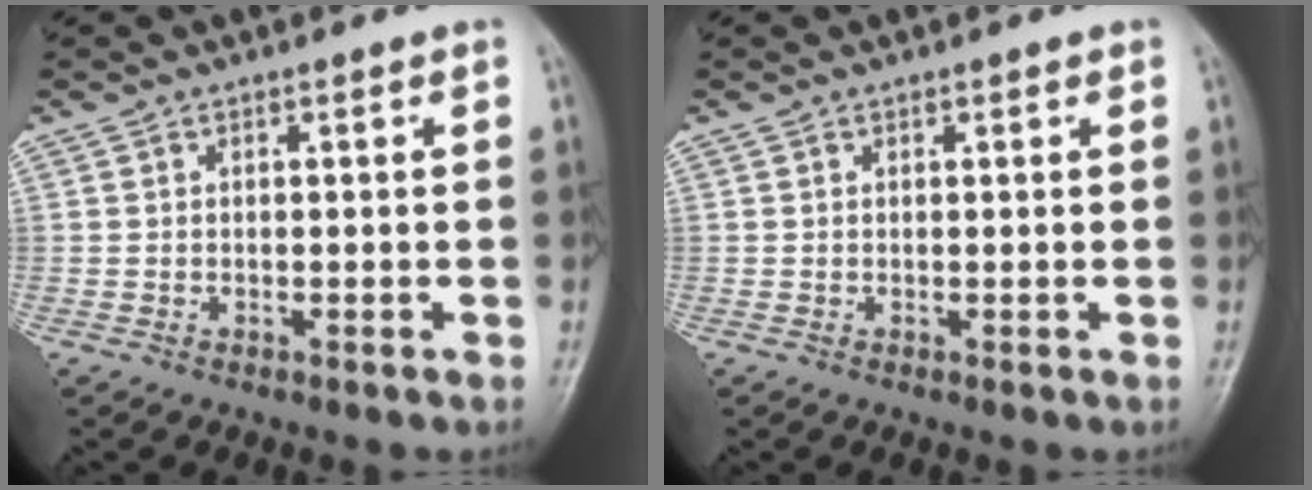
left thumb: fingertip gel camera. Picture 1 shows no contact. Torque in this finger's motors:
{"motor_torque": [-0.15, -0.07, -0.04, -0.09, 0.01]}